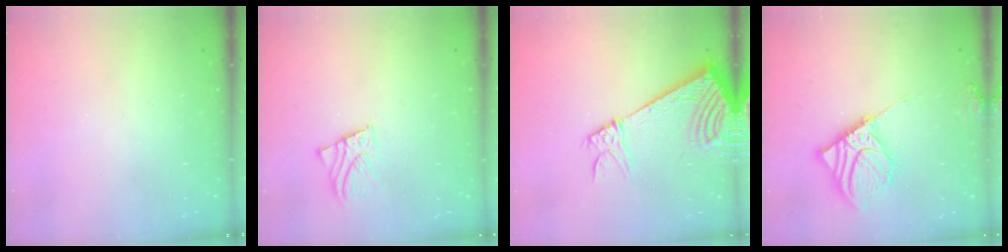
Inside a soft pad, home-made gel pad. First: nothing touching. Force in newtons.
{"total": 2.5, "press": 2.5, "slide": 0.1}
{"total": 15.2, "press": 15.0, "slide": 2.6}
{"total": 15.7, "press": 15.4, "slide": 3.0}